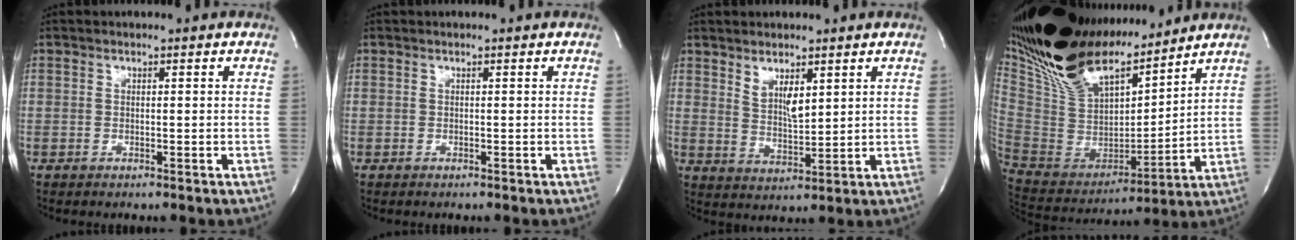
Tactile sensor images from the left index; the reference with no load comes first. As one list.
[{"total": 0.0}, {"total": 4.4, "force": [2.2, 1.5, 3.4], "torque": [-0.070, -0.007, 0.049]}, {"total": 22.5, "force": [18.6, 6.7, 10.7], "torque": [-0.208, -0.009, 0.342]}]